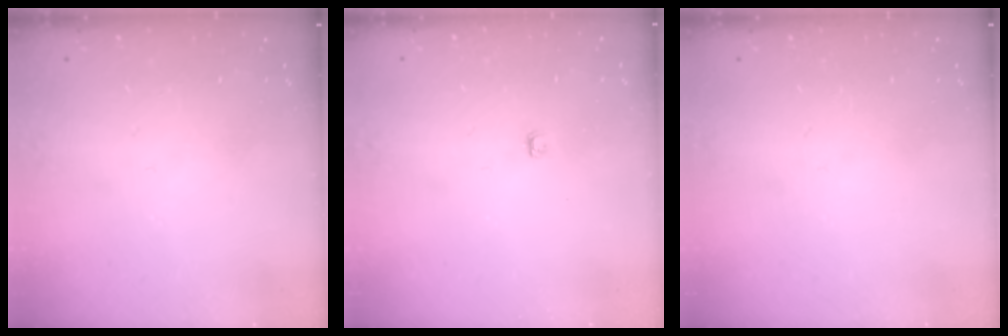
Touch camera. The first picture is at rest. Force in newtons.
{"total": 2.8, "press": 2.8, "slide": 0.4}
{"total": 0.0}